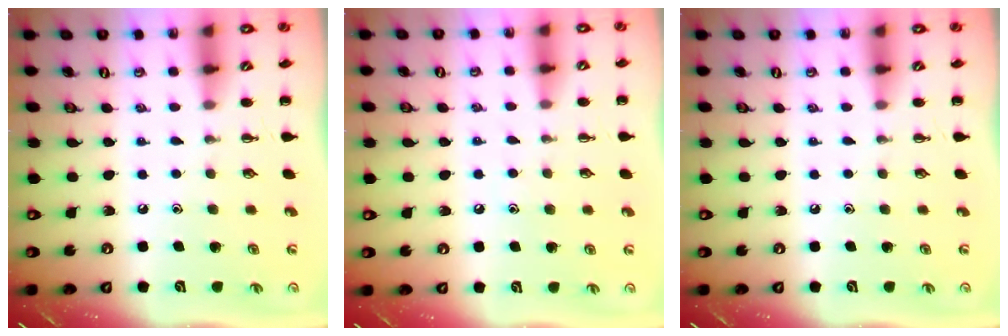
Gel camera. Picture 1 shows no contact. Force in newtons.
{"total": 5.4, "press": 5.2, "slide": 1.6}
{"total": 0.0}